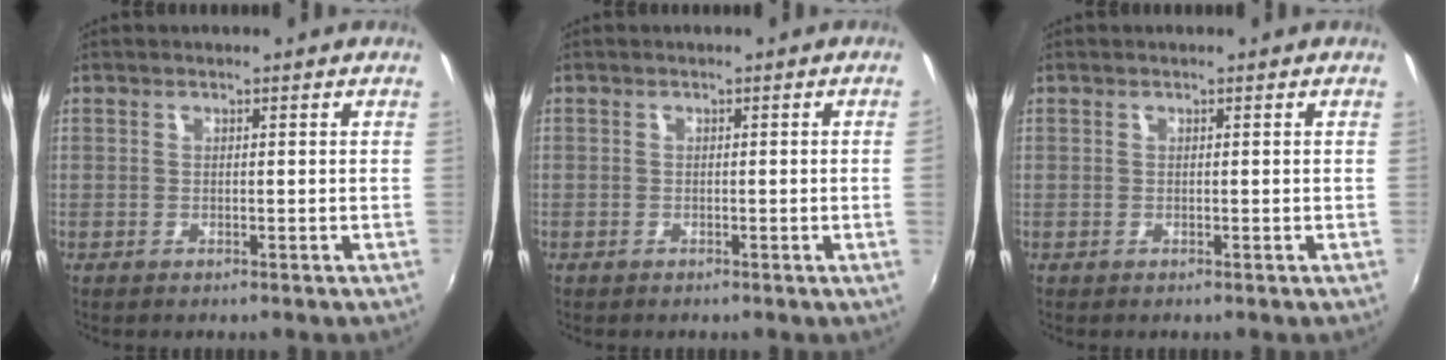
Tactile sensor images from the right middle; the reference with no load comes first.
{"total": 0.9, "force": [-0.1, -0.6, 0.7], "torque": [-0.007, -0.003, -0.002]}
{"total": 0.0}